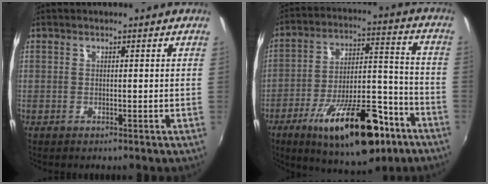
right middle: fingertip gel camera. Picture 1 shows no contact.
{"total": 22.3, "force": [-13.1, 8.1, 16.2], "torque": [-0.260, -0.006, -0.191]}